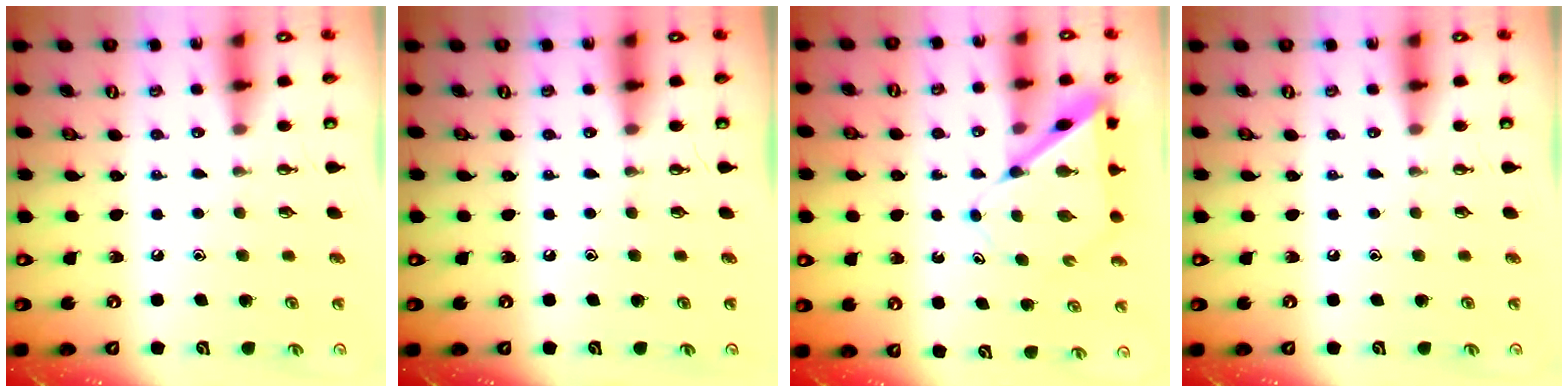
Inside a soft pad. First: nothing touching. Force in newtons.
{"total": 0.0}
{"total": 7.2, "press": 7.1, "slide": 0.6}
{"total": 0.0}